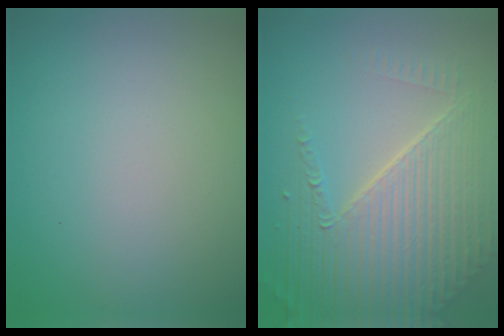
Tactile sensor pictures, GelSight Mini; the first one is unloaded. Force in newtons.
{"total": 8.3, "press": 5.6, "slide": 6.1}